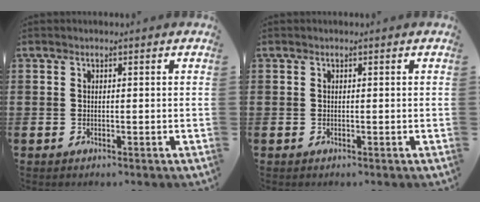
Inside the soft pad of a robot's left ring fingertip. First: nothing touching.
{"total": 0.0}